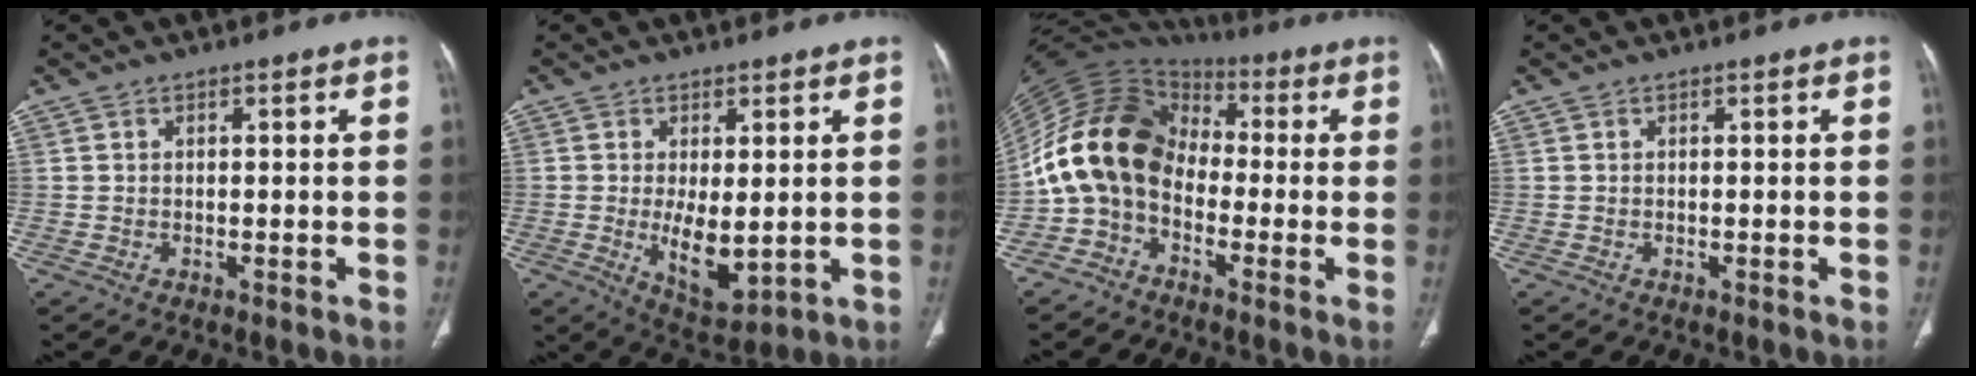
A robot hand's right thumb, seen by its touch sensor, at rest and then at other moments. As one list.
[{"total": 8.0, "force": [-0.4, 3.7, 7.1], "torque": [-0.105, -0.023, 0.010]}, {"total": 14.3, "force": [-2.5, 10.8, 9.0], "torque": [-0.158, 0.061, -0.062]}, {"total": 0.0}]